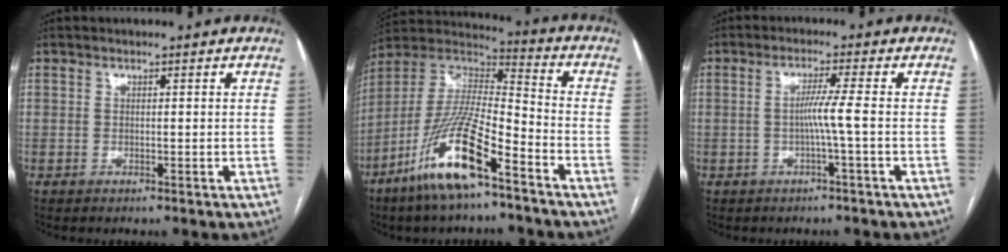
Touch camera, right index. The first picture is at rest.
{"total": 16.4, "force": [-9.4, 2.6, 13.1], "torque": [-0.274, -0.016, -0.177]}
{"total": 3.6, "force": [-0.8, -1.1, 3.3], "torque": [-0.058, 0.003, -0.013]}